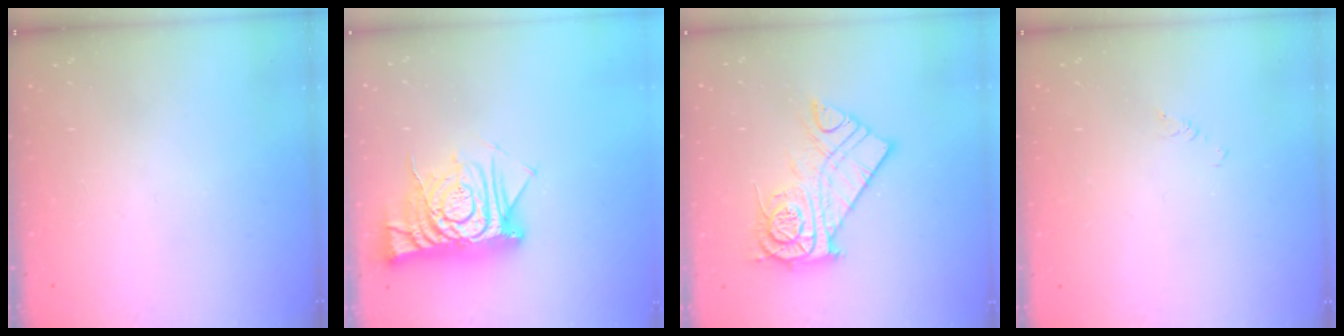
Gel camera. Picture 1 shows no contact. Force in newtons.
{"total": 12.6, "press": 12.6, "slide": 1.1}
{"total": 14.0, "press": 13.9, "slide": 1.4}
{"total": 1.2, "press": 1.2, "slide": 0.2}